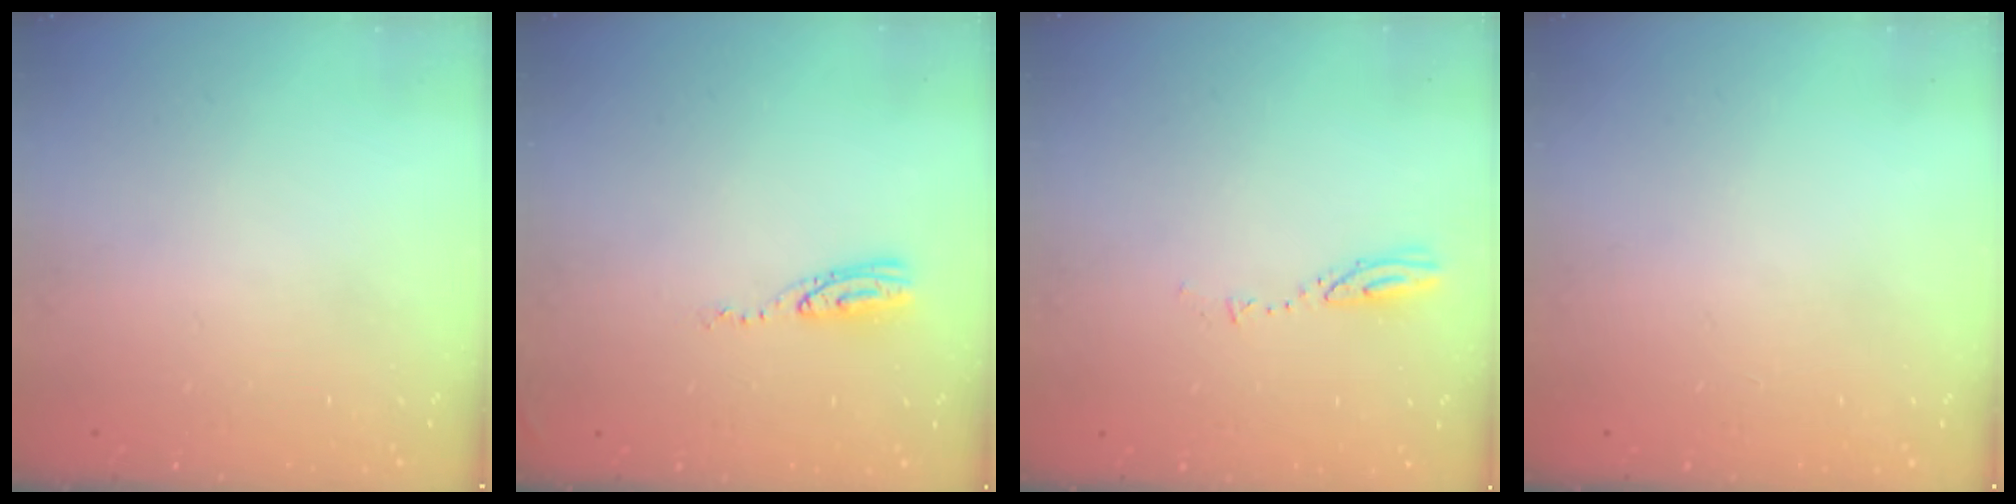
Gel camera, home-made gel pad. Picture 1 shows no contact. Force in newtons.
{"total": 5.9, "press": 5.9, "slide": 0.4}
{"total": 3.2, "press": 3.2, "slide": 0.3}
{"total": 0.0}